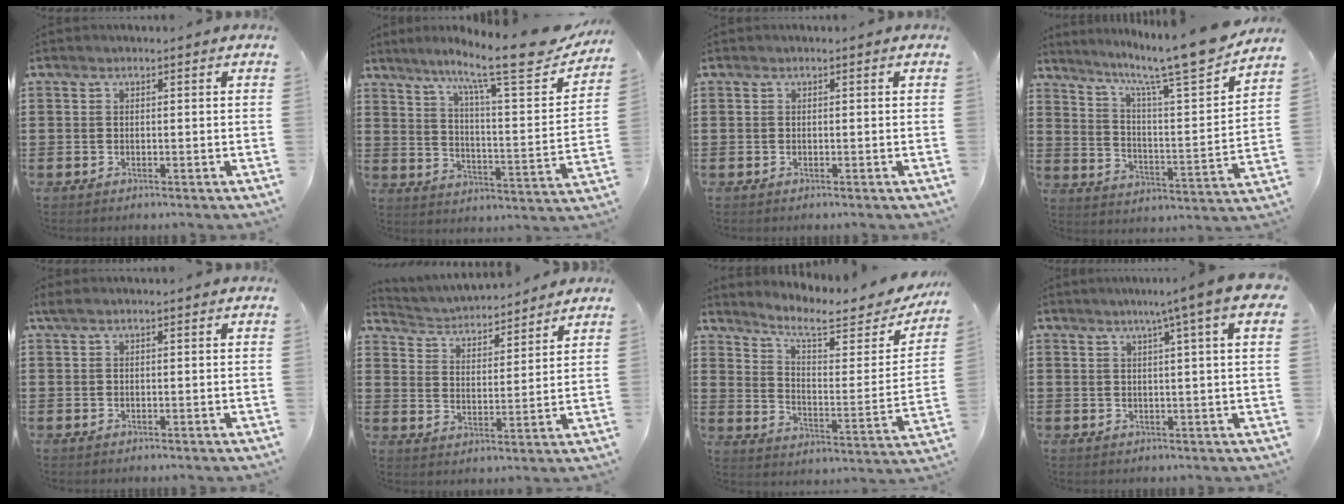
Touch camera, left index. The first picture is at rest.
{"total": 12.6, "force": [10.0, 0.6, 7.5], "torque": [-0.143, -0.072, 0.154]}
{"total": 0.0}
{"total": 10.1, "force": [8.9, -0.1, 4.9], "torque": [-0.106, -0.072, 0.136]}
{"total": 0.7, "force": [0.3, 0.1, 0.7], "torque": [-0.013, 0.000, 0.005]}
{"total": 3.4, "force": [3.4, 0.6, 0.1], "torque": [-0.025, -0.028, 0.052]}
{"total": 7.1, "force": [5.9, 1.4, 3.7], "torque": [-0.086, -0.044, 0.094]}
{"total": 6.1, "force": [3.2, -0.7, 5.1], "torque": [-0.096, -0.006, 0.048]}